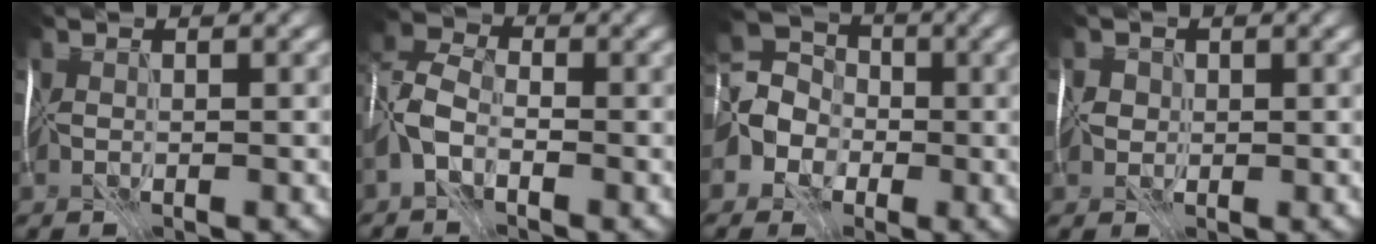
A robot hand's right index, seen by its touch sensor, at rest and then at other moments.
{"total": 2.7, "force": [-1.7, 1.3, 1.6], "torque": [-0.040, 0.013, -0.044]}
{"total": 4.5, "force": [-1.5, 4.0, 1.5], "torque": [-0.028, 0.009, -0.044]}
{"total": 0.8, "force": [0.2, 0.7, -0.4], "torque": [0.014, 0.006, 0.005]}